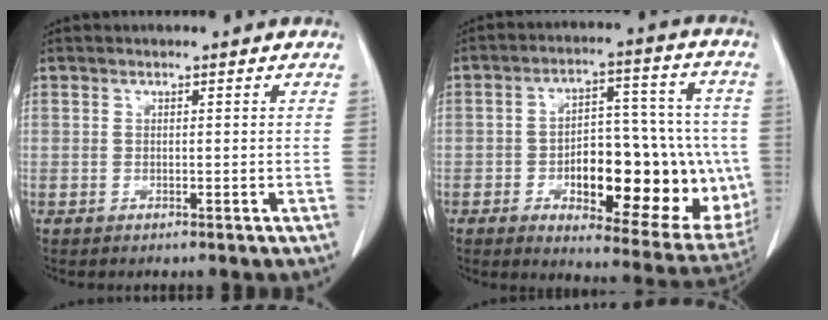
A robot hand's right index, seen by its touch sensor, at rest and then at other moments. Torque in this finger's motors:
{"motor_torque": [0.73, -0.20, 0.39, 0.15]}